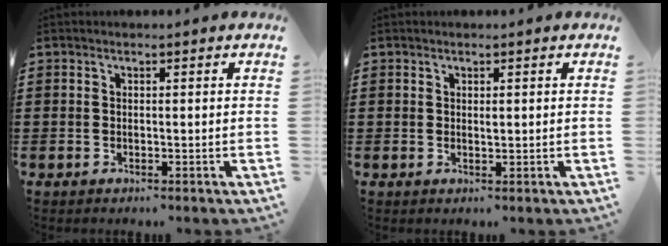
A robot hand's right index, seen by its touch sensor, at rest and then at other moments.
{"total": 0.7, "force": [0.2, 0.3, 0.6], "torque": [-0.012, 0.001, 0.004]}